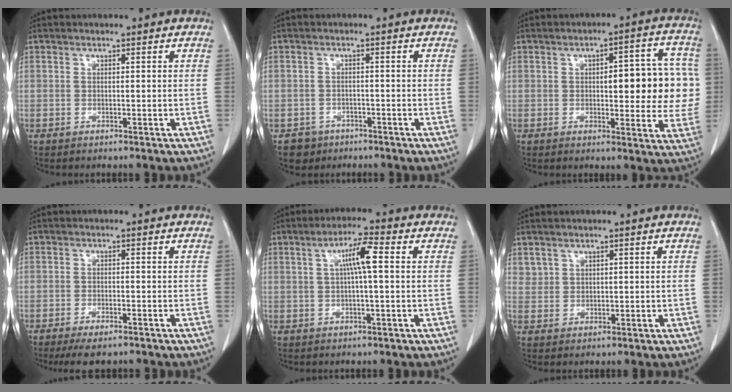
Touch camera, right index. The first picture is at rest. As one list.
[{"total": 3.2, "force": [-1.9, 2.6, -0.2], "torque": [0.004, 0.011, -0.031]}, {"total": 12.4, "force": [0.7, 4.2, 11.6], "torque": [-0.130, 0.025, 0.012]}, {"total": 5.3, "force": [-4.2, 1.4, 2.9], "torque": [-0.042, -0.008, -0.064]}, {"total": 5.5, "force": [1.0, 0.3, 5.3], "torque": [-0.097, 0.012, 0.017]}, {"total": 1.9, "force": [1.3, 1.3, 0.3], "torque": [0.000, 0.004, 0.028]}]